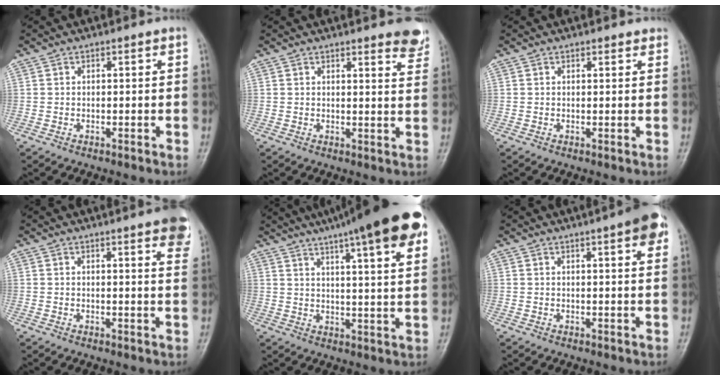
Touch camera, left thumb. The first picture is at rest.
{"total": 5.9, "force": [5.1, 1.3, 2.7], "torque": [-0.011, -0.031, 0.042]}
{"total": 1.4, "force": [1.2, 0.5, 0.4], "torque": [0.004, -0.002, 0.013]}
{"total": 9.0, "force": [5.7, 1.6, 6.8], "torque": [-0.064, -0.015, 0.057]}
{"total": 21.3, "force": [13.2, 3.4, 16.3], "torque": [-0.228, -0.015, 0.172]}
{"total": 7.0, "force": [3.6, 1.3, 5.8], "torque": [-0.064, -0.004, 0.042]}